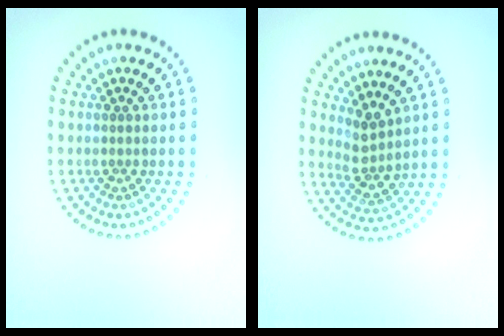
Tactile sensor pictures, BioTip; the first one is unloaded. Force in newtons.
{"total": 2.4, "press": 1.9, "slide": 1.5}